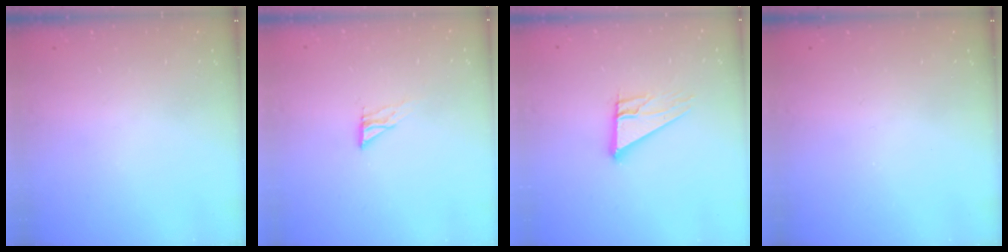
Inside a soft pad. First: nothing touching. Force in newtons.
{"total": 4.5, "press": 4.4, "slide": 0.4}
{"total": 10.7, "press": 10.7, "slide": 0.7}
{"total": 0.0}